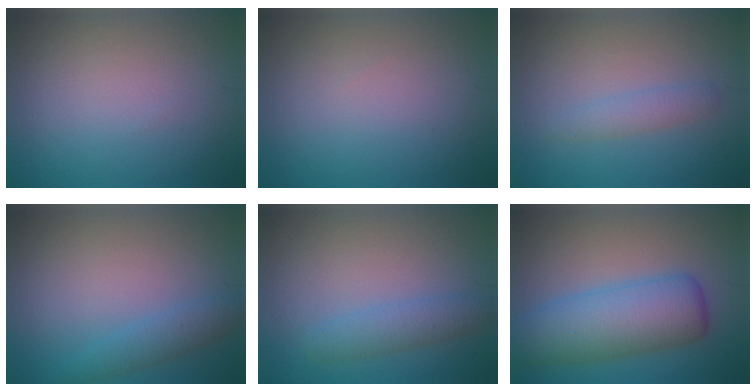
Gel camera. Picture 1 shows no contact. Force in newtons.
{"total": 0.0}
{"total": 1.6, "press": 1.6, "slide": 0.2}
{"total": 2.2, "press": 2.2, "slide": 0.2}
{"total": 2.4, "press": 2.4, "slide": 0.1}
{"total": 7.6, "press": 7.6, "slide": 0.2}